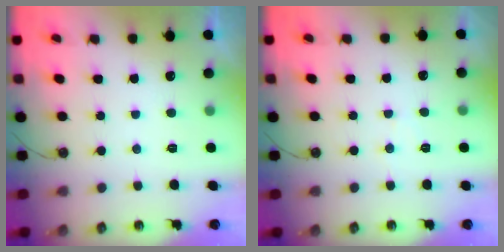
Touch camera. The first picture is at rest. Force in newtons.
{"total": 4.4, "press": 4.4, "slide": 0.6}